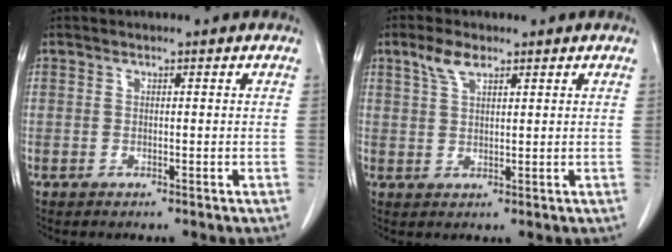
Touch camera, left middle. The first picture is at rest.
{"total": 3.5, "force": [2.3, 1.2, 2.3], "torque": [-0.054, 0.008, 0.051]}